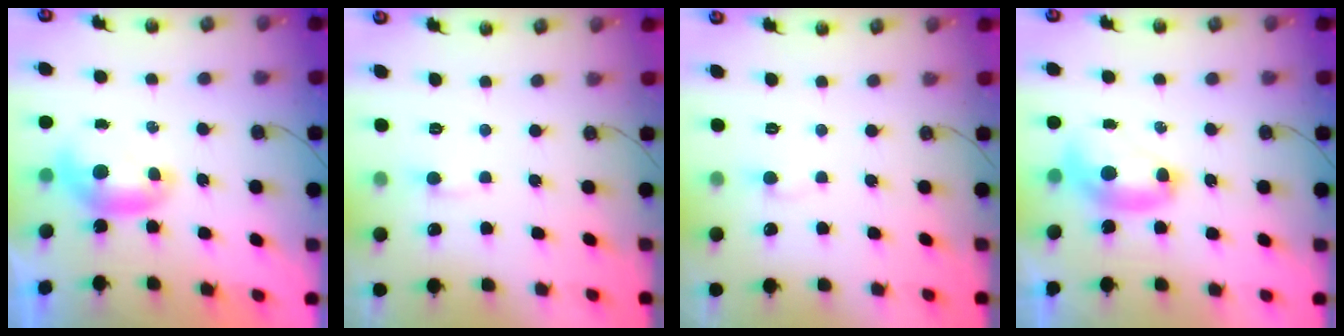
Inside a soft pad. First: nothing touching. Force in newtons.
{"total": 1.0, "press": 0.8, "slide": 0.5}
{"total": 0.6, "press": 0.5, "slide": 0.4}
{"total": 2.5, "press": 2.5, "slide": 0.1}